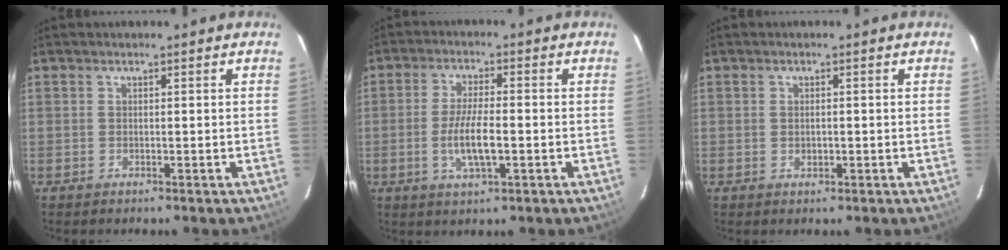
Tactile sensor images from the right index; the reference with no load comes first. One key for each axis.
{"total": 6.9, "fx": -1.7, "fy": 1.8, "fz": 6.5, "tx": -0.130, "ty": -0.006, "tz": -0.032}
{"total": 1.2, "fx": -0.1, "fy": 0.9, "fz": 0.7, "tx": -0.011, "ty": 0.000, "tz": -0.001}